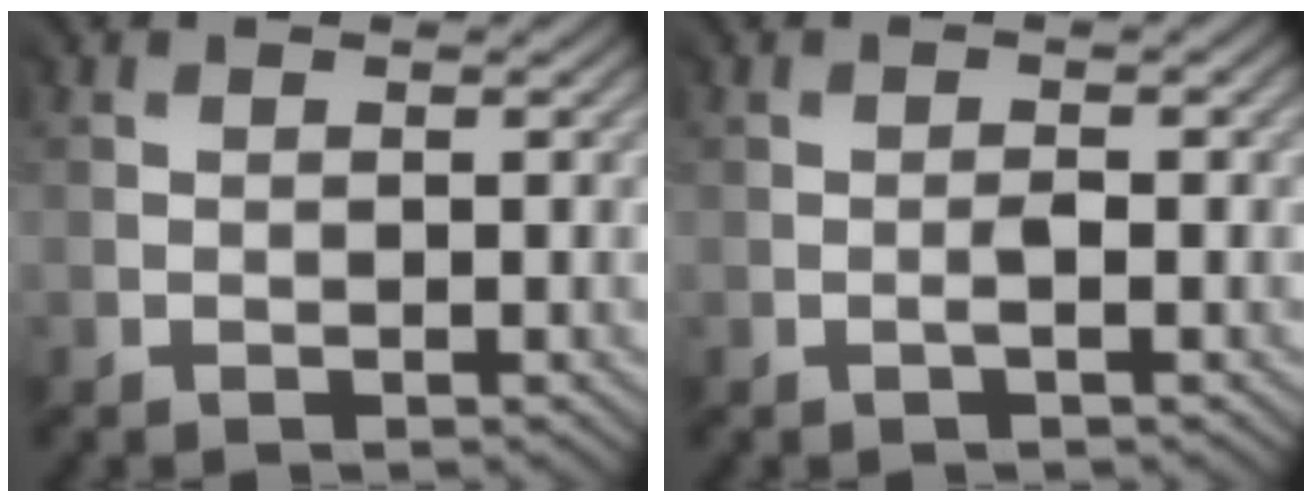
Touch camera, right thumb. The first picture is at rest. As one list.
[{"total": 0.7, "force": [-0.4, -0.6, -0.1], "torque": [0.001, 0.003, -0.008]}]